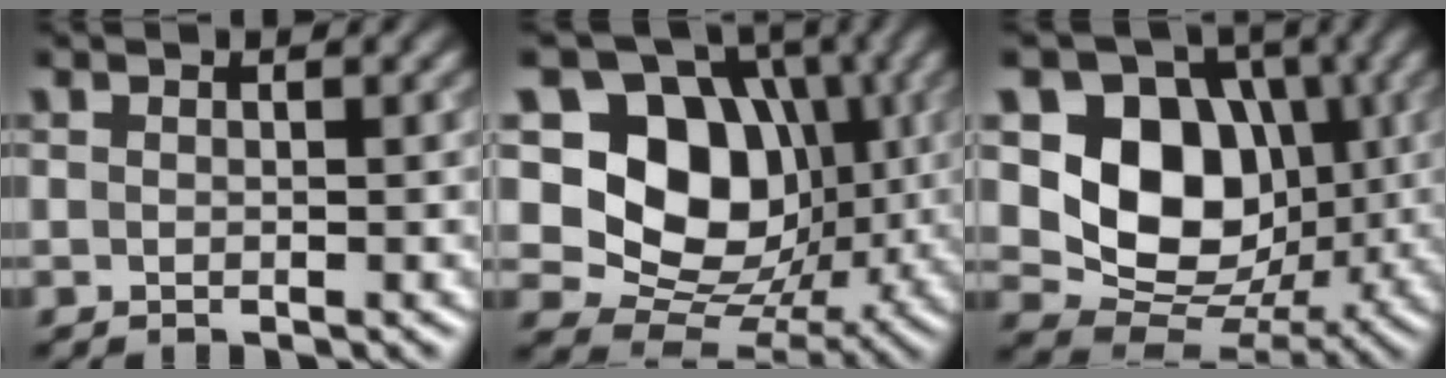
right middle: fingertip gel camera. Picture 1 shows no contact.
{"total": 12.0, "force": [1.9, 9.4, 7.3], "torque": [-0.110, -0.006, 0.020]}
{"total": 10.1, "force": [1.5, 8.0, 5.9], "torque": [-0.106, -0.017, 0.023]}